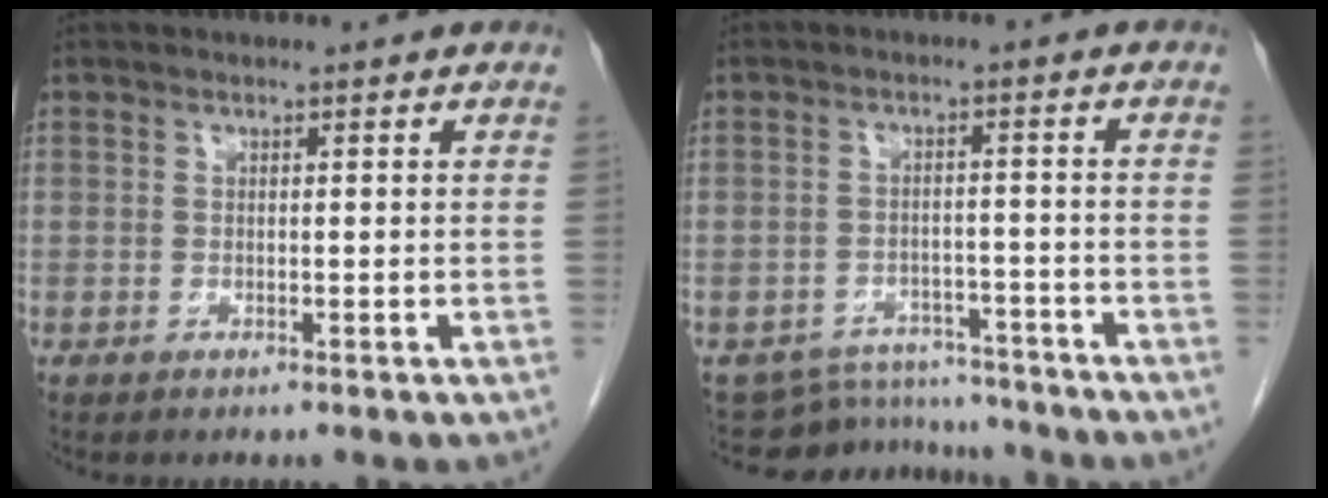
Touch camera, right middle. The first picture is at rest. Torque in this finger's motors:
{"motor_torque": [-0.70, -0.25, -0.15, -0.05]}